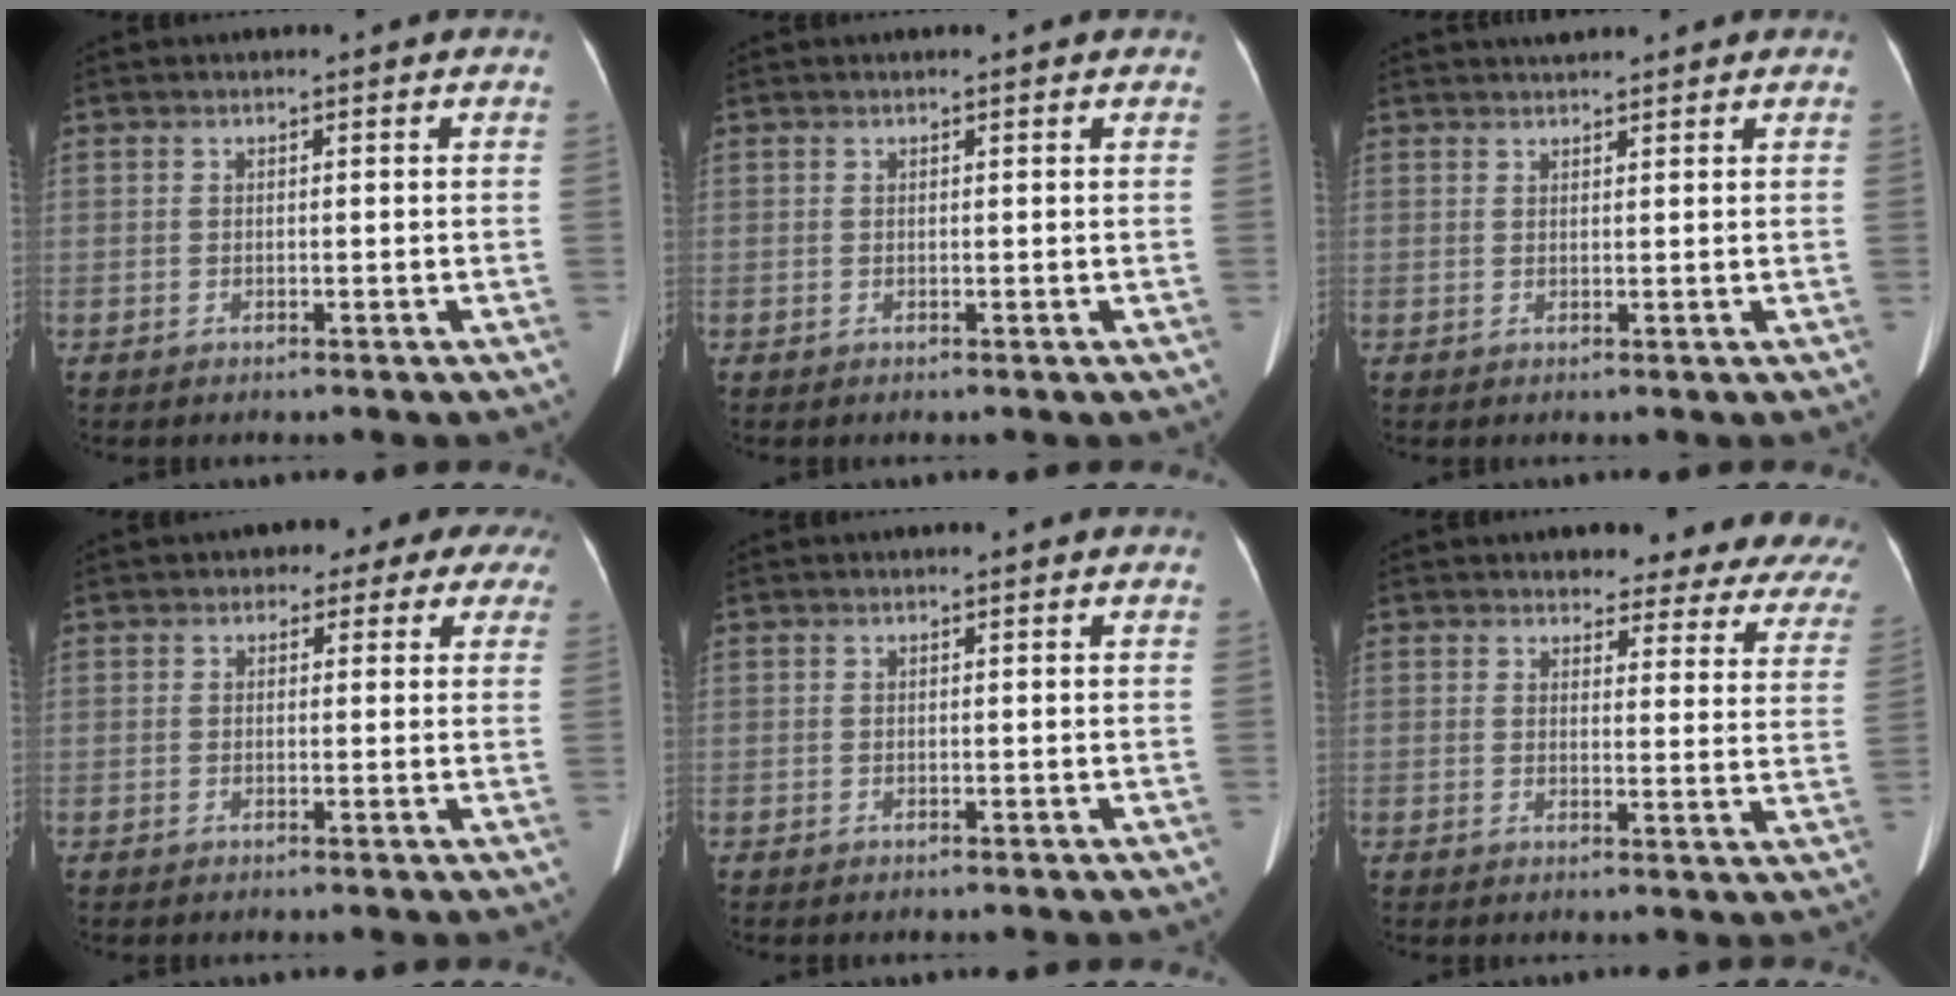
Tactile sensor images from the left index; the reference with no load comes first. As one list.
[{"total": 1.3, "force": [1.2, 0.0, 0.5], "torque": [-0.011, 0.012, 0.013]}, {"total": 3.4, "force": [3.2, 0.5, 1.1], "torque": [-0.014, 0.028, 0.049]}, {"total": 6.9, "force": [5.0, 3.9, 2.8], "torque": [-0.015, 0.017, 0.040]}, {"total": 0.0}, {"total": 18.5, "force": [17.3, 5.0, 4.4], "torque": [-0.016, -0.067, 0.163]}]